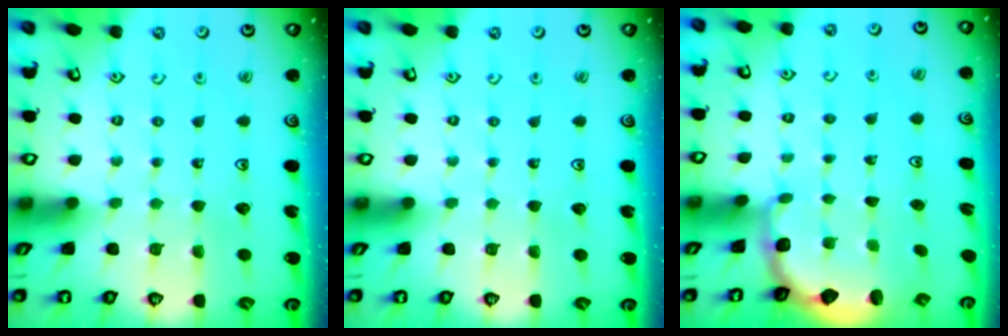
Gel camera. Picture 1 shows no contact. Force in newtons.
{"total": 0.0}
{"total": 2.8, "press": 2.2, "slide": 1.8}